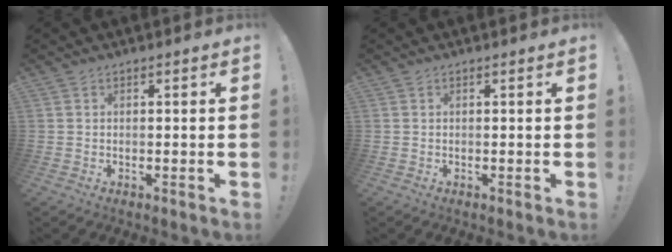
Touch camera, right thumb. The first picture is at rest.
{"total": 0.0}